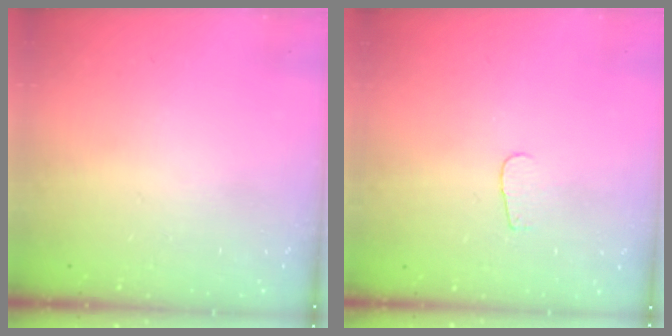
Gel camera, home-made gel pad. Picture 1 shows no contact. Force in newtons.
{"total": 2.8, "press": 2.8, "slide": 0.2}